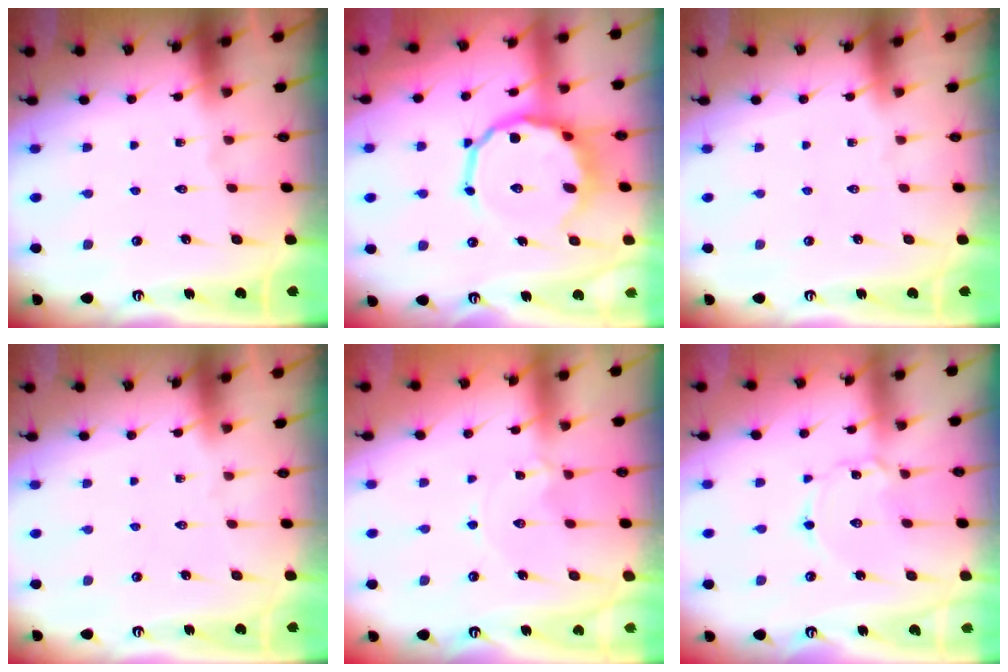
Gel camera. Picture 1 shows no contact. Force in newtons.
{"total": 12.4, "press": 11.9, "slide": 3.5}
{"total": 0.0}
{"total": 0.0}
{"total": 0.8, "press": 0.8, "slide": 0.1}
{"total": 2.4, "press": 2.4, "slide": 0.1}